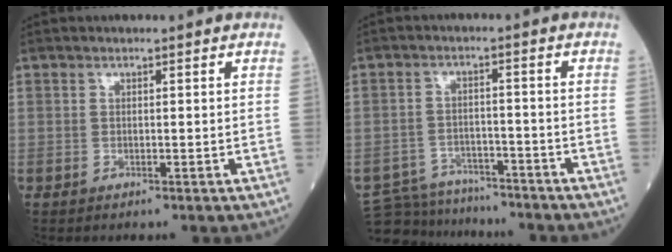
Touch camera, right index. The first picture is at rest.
{"total": 12.9, "force": [-11.9, 4.2, 2.4], "torque": [-0.057, 0.018, -0.173]}